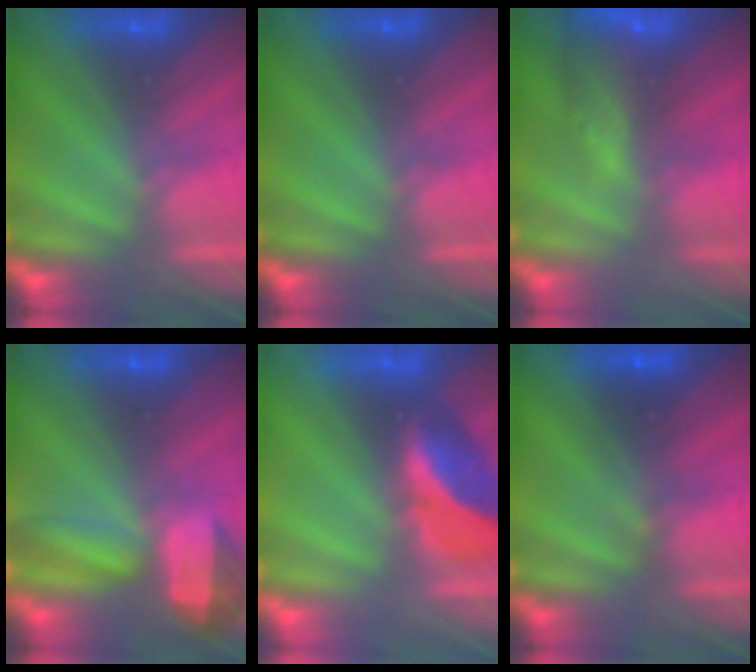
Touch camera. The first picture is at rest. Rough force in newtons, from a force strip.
{"total": 0.0}
{"total": 8.6}
{"total": 7.6}
{"total": 2.6}
{"total": 2.6}